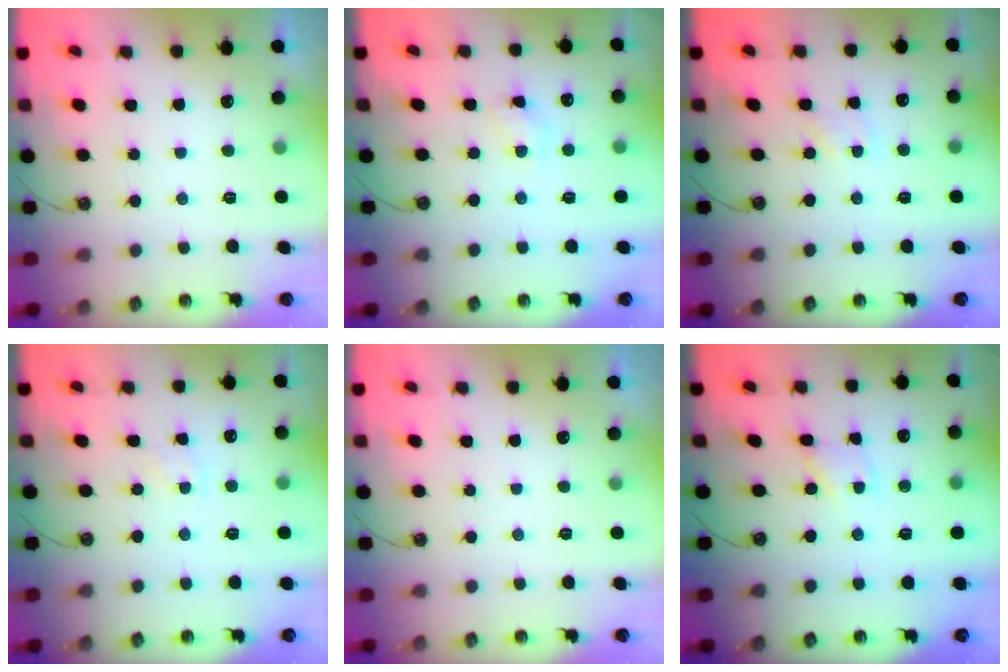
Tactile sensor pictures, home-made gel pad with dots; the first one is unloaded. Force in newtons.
{"total": 4.4, "press": 4.3, "slide": 0.5}
{"total": 1.9, "press": 1.9, "slide": 0.4}
{"total": 3.9, "press": 3.9, "slide": 0.5}
{"total": 0.0}
{"total": 2.1, "press": 2.1, "slide": 0.3}